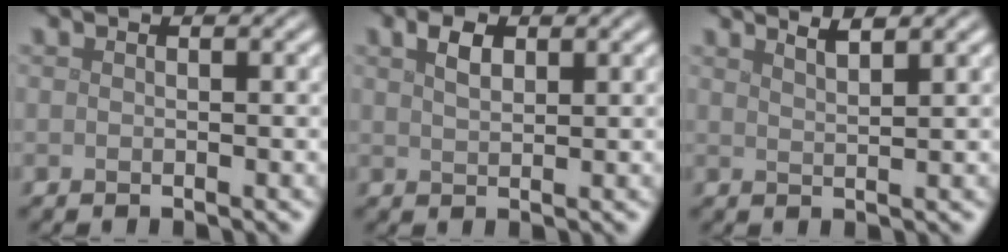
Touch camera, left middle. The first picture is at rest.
{"total": 2.1, "force": [1.1, 1.0, 1.4], "torque": [-0.030, 0.006, 0.023]}
{"total": 2.7, "force": [2.1, 0.8, 1.6], "torque": [0.002, 0.011, 0.010]}